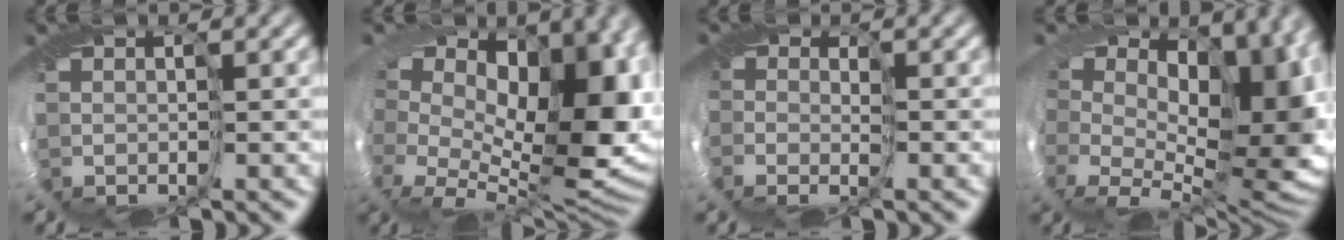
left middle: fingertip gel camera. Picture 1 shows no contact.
{"total": 13.7, "force": [2.8, 8.7, 10.2], "torque": [-0.106, -0.012, 0.059]}
{"total": 1.5, "force": [-1.1, 0.0, -0.9], "torque": [0.034, -0.022, -0.029]}
{"total": 12.3, "force": [3.4, 8.3, 8.5], "torque": [-0.090, -0.003, 0.068]}